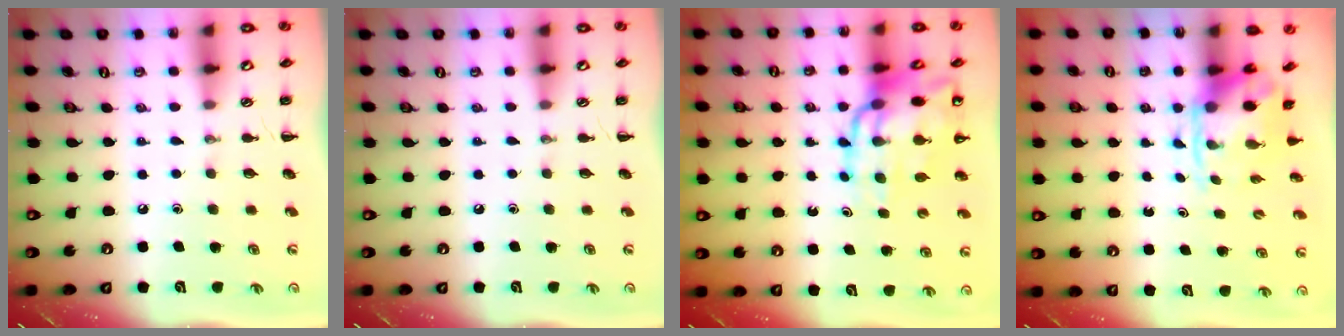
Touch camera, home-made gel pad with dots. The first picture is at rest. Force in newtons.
{"total": 0.0}
{"total": 15.3, "press": 14.7, "slide": 4.2}
{"total": 3.7, "press": 3.7, "slide": 0.8}